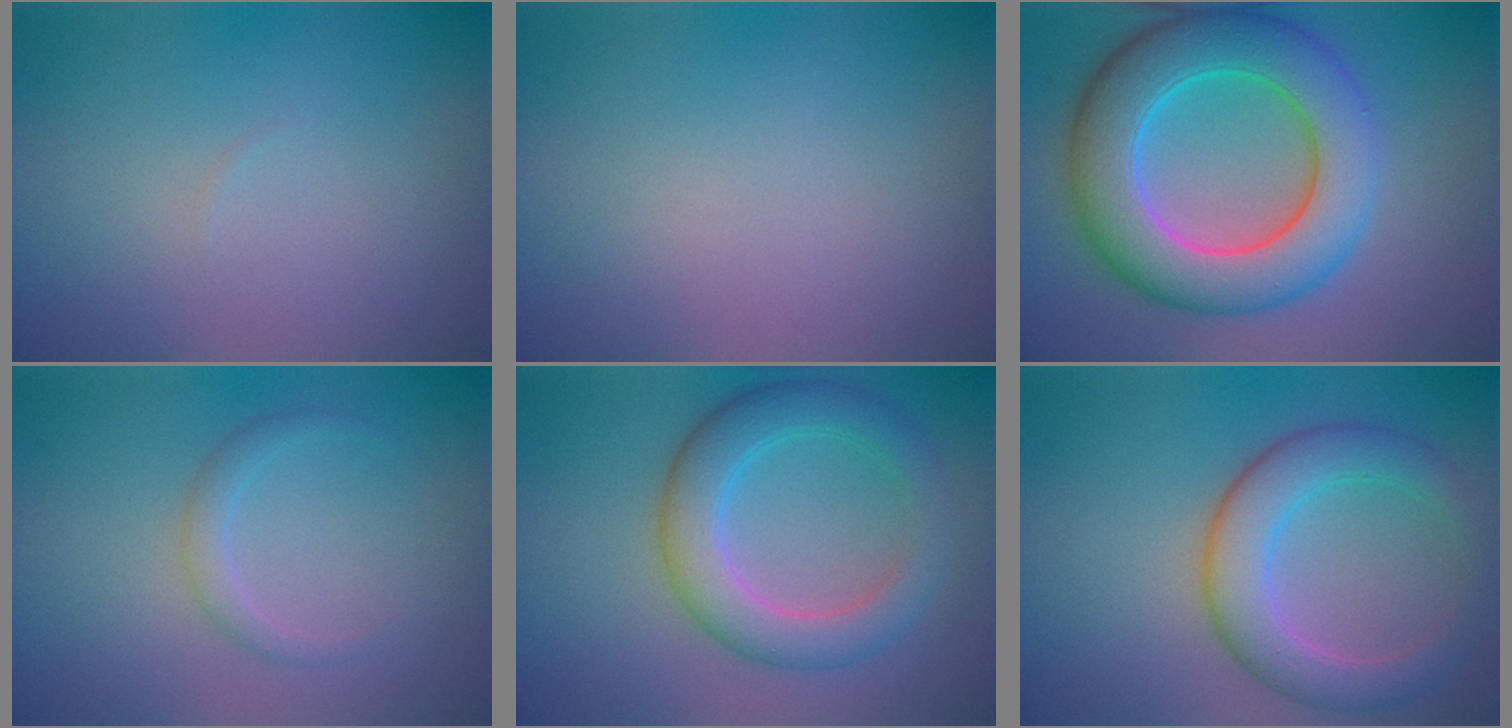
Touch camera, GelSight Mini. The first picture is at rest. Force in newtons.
{"total": 0.0}
{"total": 9.8, "press": 9.8, "slide": 0.6}
{"total": 1.3, "press": 1.3, "slide": 0.0}
{"total": 5.2, "press": 5.2, "slide": 0.1}
{"total": 5.0, "press": 5.0, "slide": 0.3}